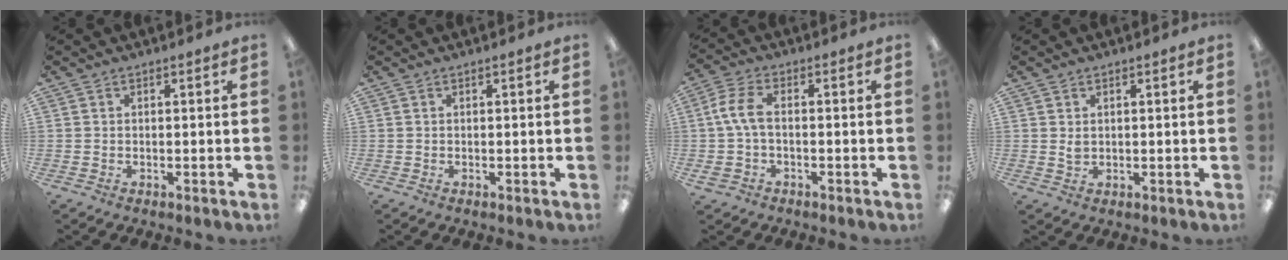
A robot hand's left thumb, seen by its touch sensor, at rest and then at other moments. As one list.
[{"total": 0.0}, {"total": 7.9, "force": [0.0, 4.4, 6.5], "torque": [-0.143, 0.006, -0.001]}, {"total": 1.7, "force": [0.7, 1.1, 1.1], "torque": [-0.017, 0.000, 0.010]}]